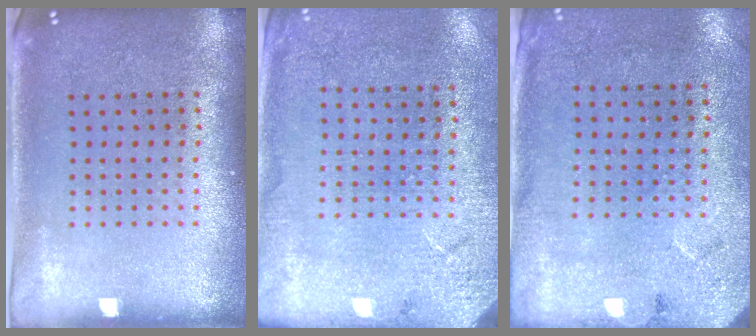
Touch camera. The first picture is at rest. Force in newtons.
{"total": 2.6, "press": 2.5, "slide": 0.7}
{"total": 2.7, "press": 2.2, "slide": 1.6}